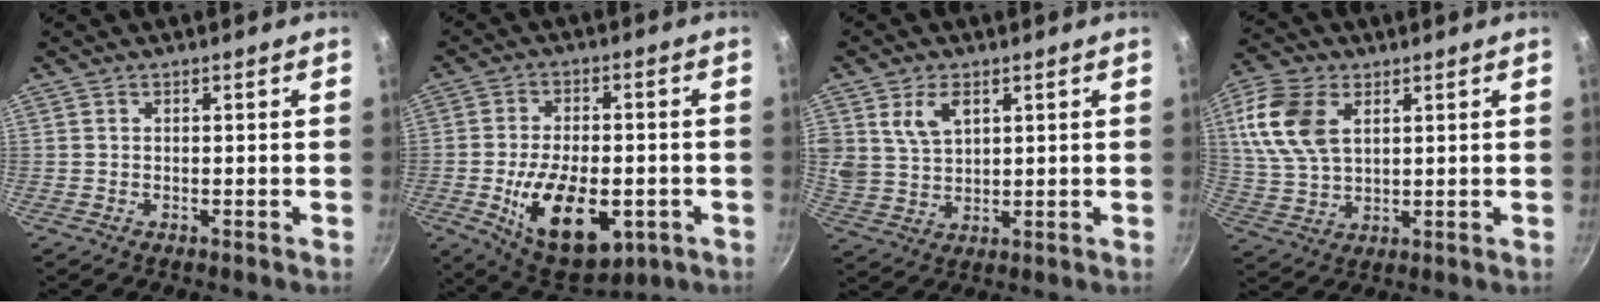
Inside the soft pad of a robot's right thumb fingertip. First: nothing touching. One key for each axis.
{"total": 17.3, "fx": -4.8, "fy": 9.3, "fz": 13.8, "tx": -0.206, "ty": 0.005, "tz": -0.063}
{"total": 7.0, "fx": 3.1, "fy": 4.5, "fz": 4.4, "tx": -0.066, "ty": -0.015, "tz": 0.066}
{"total": 12.5, "fx": 4.0, "fy": 7.8, "fz": 8.9, "tx": -0.170, "ty": -0.006, "tz": 0.079}